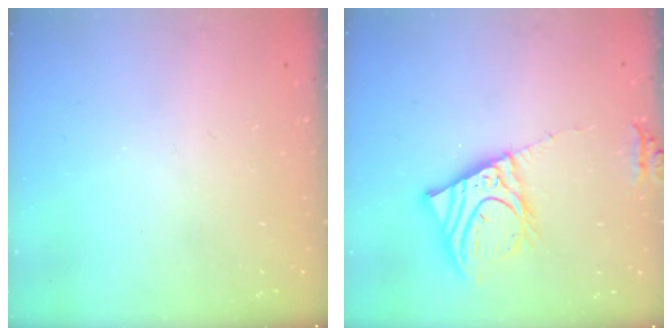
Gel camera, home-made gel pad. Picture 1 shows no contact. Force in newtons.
{"total": 13.5, "press": 13.3, "slide": 2.4}